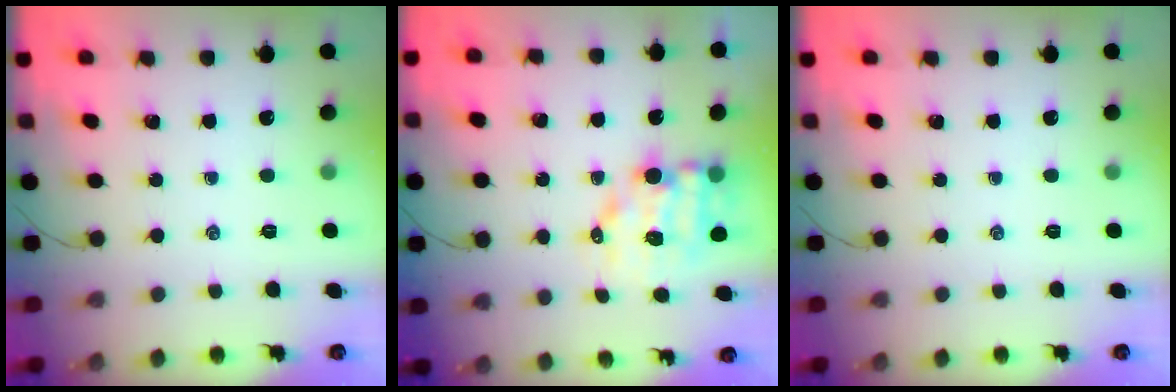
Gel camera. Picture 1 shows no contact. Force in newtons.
{"total": 9.5, "press": 9.4, "slide": 1.7}
{"total": 0.0}